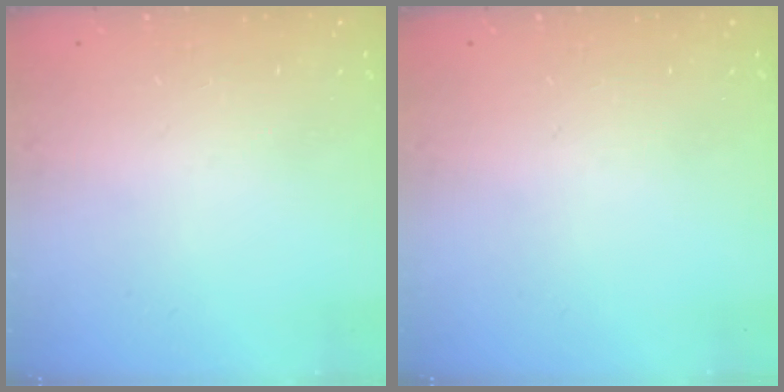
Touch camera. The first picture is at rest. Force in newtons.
{"total": 0.0}